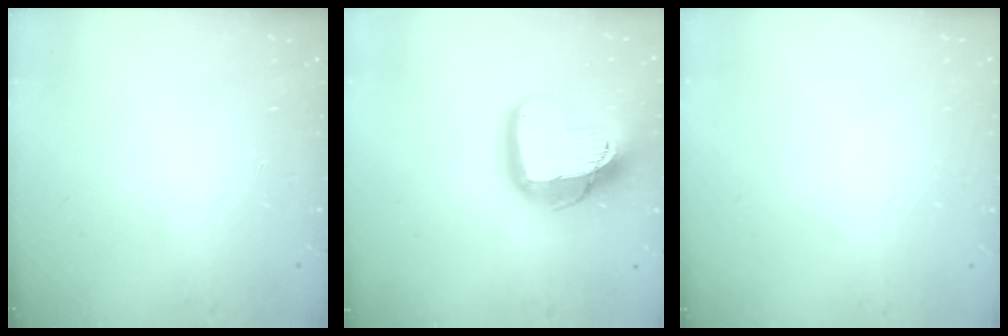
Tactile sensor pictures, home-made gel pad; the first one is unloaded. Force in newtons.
{"total": 18.8, "press": 18.7, "slide": 1.8}
{"total": 0.0}